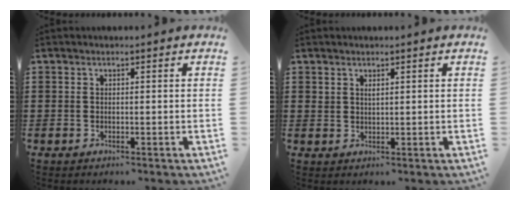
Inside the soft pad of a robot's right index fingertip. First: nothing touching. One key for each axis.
{"total": 1.0, "fx": 0.8, "fy": 0.4, "fz": 0.4, "tx": -0.010, "ty": 0.002, "tz": 0.015}